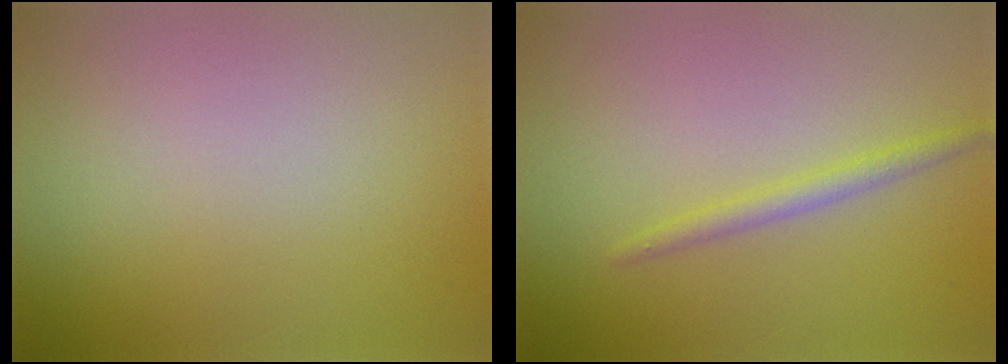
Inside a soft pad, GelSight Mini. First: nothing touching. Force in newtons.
{"total": 1.6, "press": 1.6, "slide": 0.1}